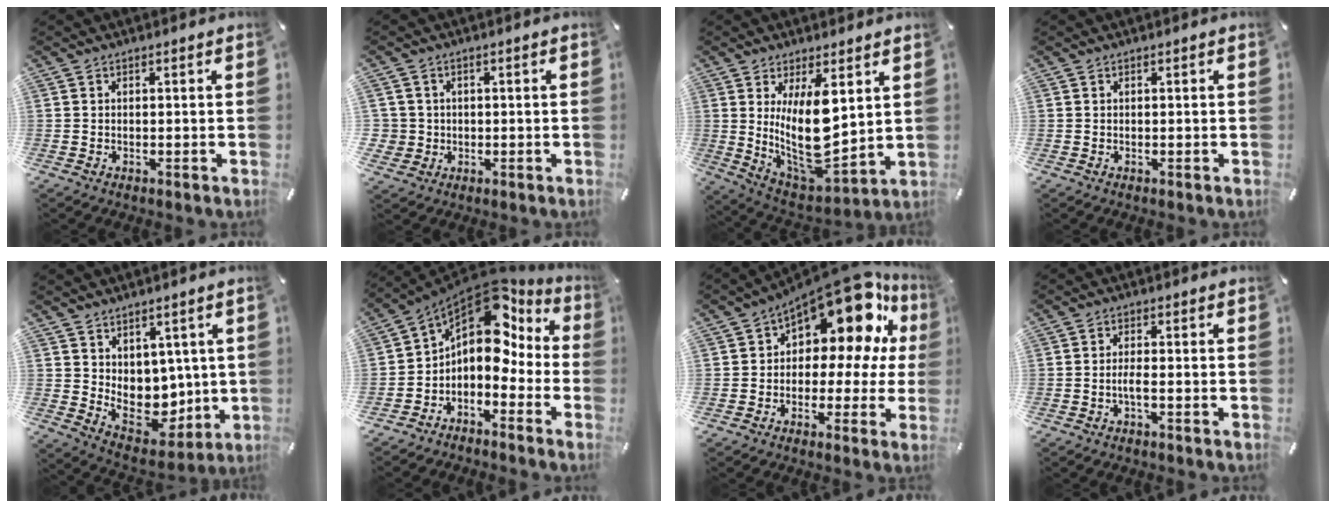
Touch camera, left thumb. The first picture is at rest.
{"total": 4.2, "force": [-0.1, 4.2, 0.2], "torque": [-0.016, 0.009, -0.001]}
{"total": 16.4, "force": [4.3, 7.1, 14.2], "torque": [-0.256, -0.041, 0.075]}
{"total": 0.0}
{"total": 9.1, "force": [2.6, 7.8, 3.9], "torque": [-0.053, -0.047, 0.063]}
{"total": 12.3, "force": [5.4, 7.5, 8.1], "torque": [-0.139, -0.052, 0.088]}
{"total": 17.6, "force": [9.0, 9.1, 12.1], "torque": [-0.170, -0.076, 0.149]}
{"total": 2.7, "force": [-1.1, 0.4, 2.4], "torque": [-0.050, -0.002, -0.021]}